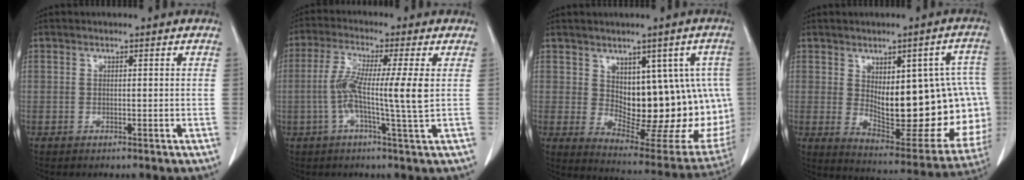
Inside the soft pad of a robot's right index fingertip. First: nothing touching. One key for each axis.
{"total": 9.3, "fx": -0.1, "fy": -0.4, "fz": 9.3, "tx": -0.181, "ty": 0.003, "tz": -0.012}
{"total": 18.3, "fx": 1.2, "fy": 8.8, "fz": 16.0, "tx": -0.171, "ty": 0.006, "tz": 0.042}
{"total": 23.3, "fx": 0.4, "fy": 8.3, "fz": 21.7, "tx": -0.219, "ty": 0.013, "tz": 0.038}